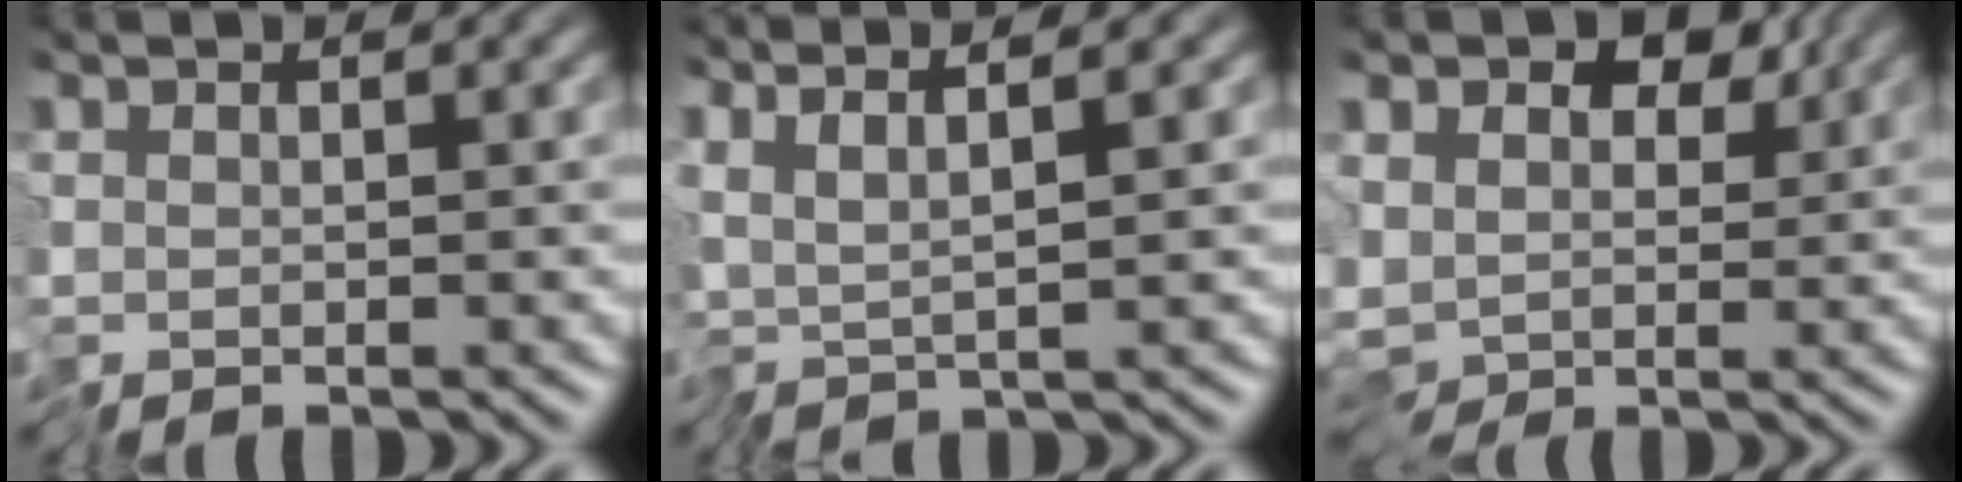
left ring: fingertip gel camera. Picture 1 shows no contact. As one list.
[{"total": 3.2, "force": [1.1, 0.1, 3.0], "torque": [-0.055, 0.011, 0.011]}, {"total": 8.9, "force": [2.4, 6.5, 5.6], "torque": [-0.105, 0.006, 0.038]}]